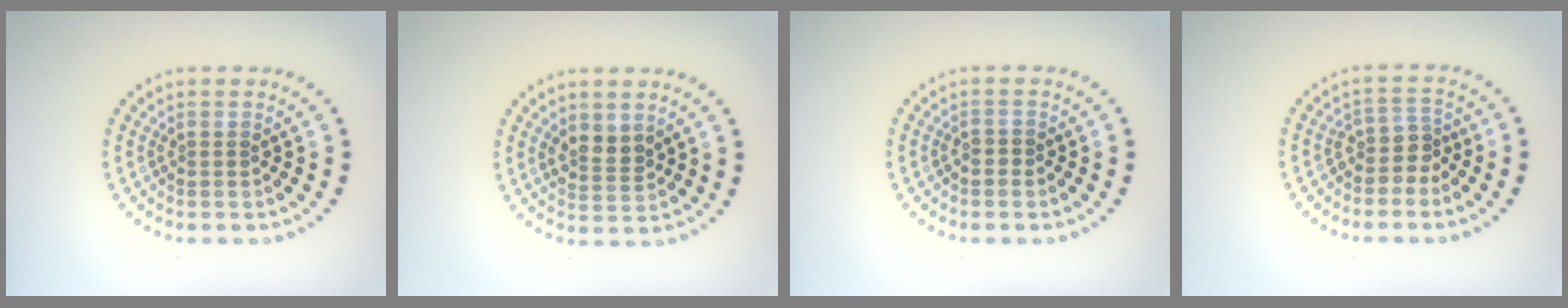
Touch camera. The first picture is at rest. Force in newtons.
{"total": 2.4, "press": 2.3, "slide": 0.9}
{"total": 0.5, "press": 0.3, "slide": 0.4}
{"total": 2.3, "press": 1.7, "slide": 1.6}